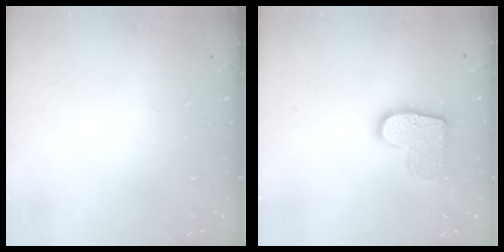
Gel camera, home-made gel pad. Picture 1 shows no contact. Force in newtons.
{"total": 11.6, "press": 11.6, "slide": 0.6}